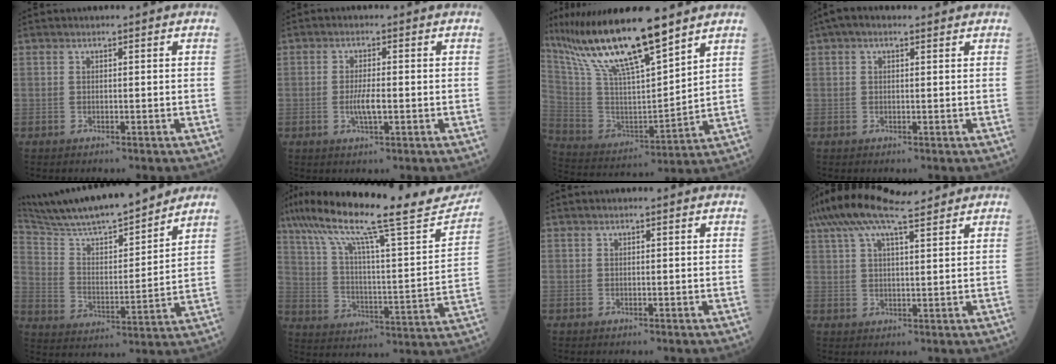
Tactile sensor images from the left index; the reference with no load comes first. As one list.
[{"total": 3.3, "force": [-1.3, 0.6, 3.0], "torque": [-0.064, -0.008, -0.024]}, {"total": 17.5, "force": [13.5, 1.6, 11.1], "torque": [-0.212, -0.004, 0.259]}, {"total": 2.7, "force": [1.6, 1.3, 1.8], "torque": [-0.037, 0.028, 0.024]}, {"total": 20.2, "force": [18.0, 1.9, 8.9], "torque": [-0.159, 0.000, 0.291]}, {"total": 25.7, "force": [20.7, 3.1, 14.9], "torque": [-0.249, 0.000, 0.291]}, {"total": 0.0}, {"total": 13.2, "force": [10.9, 1.7, 7.3], "torque": [-0.150, 0.042, 0.183]}]